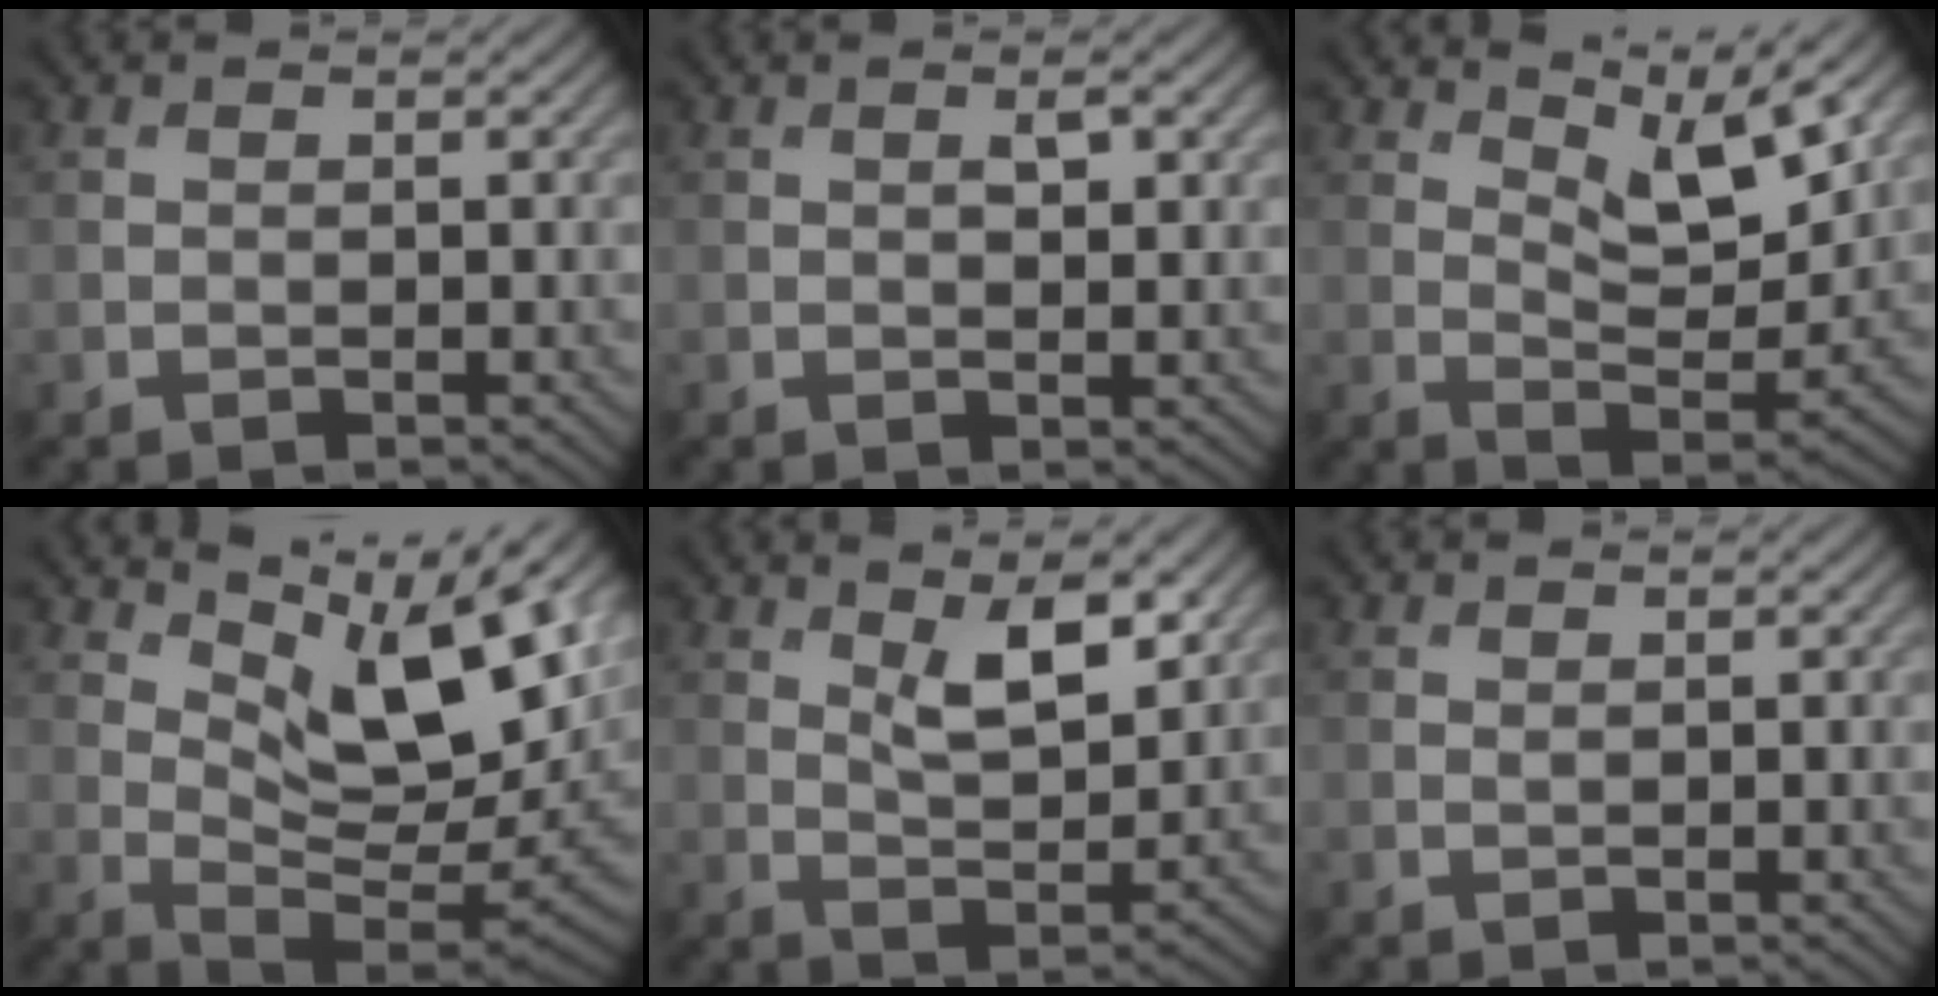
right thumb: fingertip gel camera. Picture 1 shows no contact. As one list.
[{"total": 1.9, "force": [0.7, 0.7, 1.6], "torque": [-0.027, -0.004, 0.015]}, {"total": 9.6, "force": [6.6, 2.8, 6.5], "torque": [-0.122, -0.013, 0.113]}, {"total": 13.0, "force": [6.1, 4.4, 10.6], "torque": [-0.188, -0.002, 0.121]}, {"total": 7.0, "force": [3.6, 2.7, 5.3], "torque": [-0.086, -0.016, 0.068]}, {"total": 0.0}]